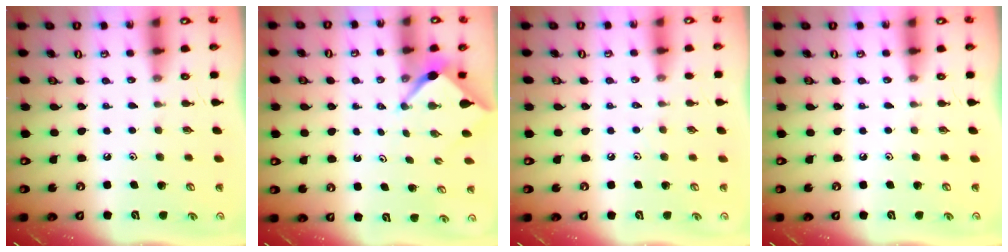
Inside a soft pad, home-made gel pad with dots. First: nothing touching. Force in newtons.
{"total": 2.7, "press": 2.6, "slide": 0.3}
{"total": 2.1, "press": 2.1, "slide": 0.4}
{"total": 0.0}